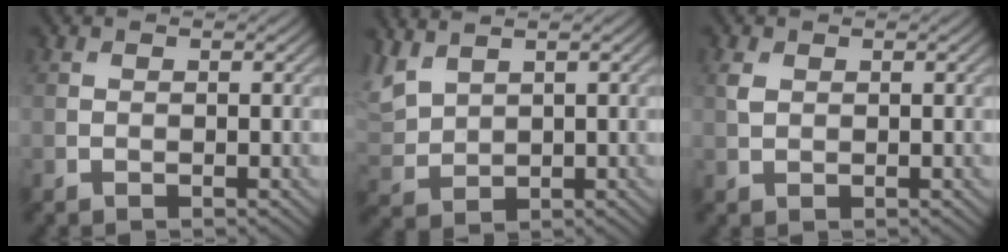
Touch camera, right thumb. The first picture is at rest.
{"total": 4.5, "force": [3.1, 2.2, 2.4], "torque": [-0.076, 0.009, 0.068]}
{"total": 1.4, "force": [0.5, 0.9, 0.9], "torque": [-0.025, 0.001, 0.013]}